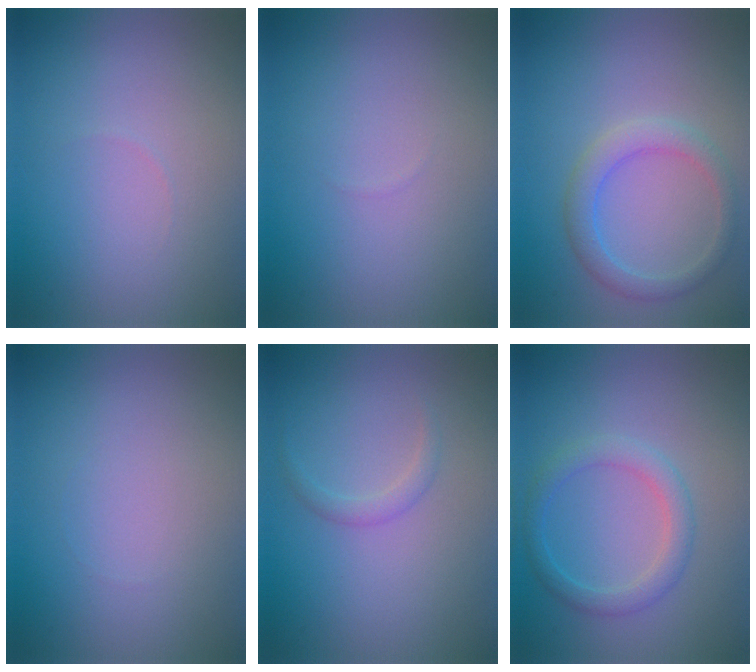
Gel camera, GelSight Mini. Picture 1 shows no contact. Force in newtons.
{"total": 0.0}
{"total": 2.7, "press": 2.7, "slide": 0.0}
{"total": 0.0}
{"total": 1.0, "press": 1.0, "slide": 0.1}
{"total": 2.5, "press": 2.5, "slide": 0.1}